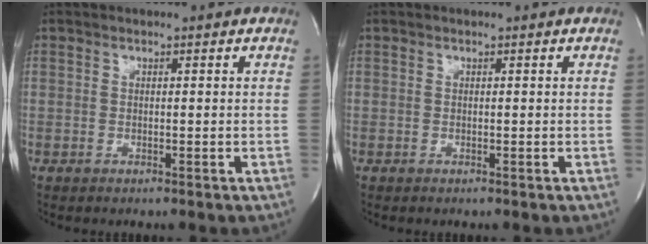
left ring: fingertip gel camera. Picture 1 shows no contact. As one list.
[{"total": 0.0}]